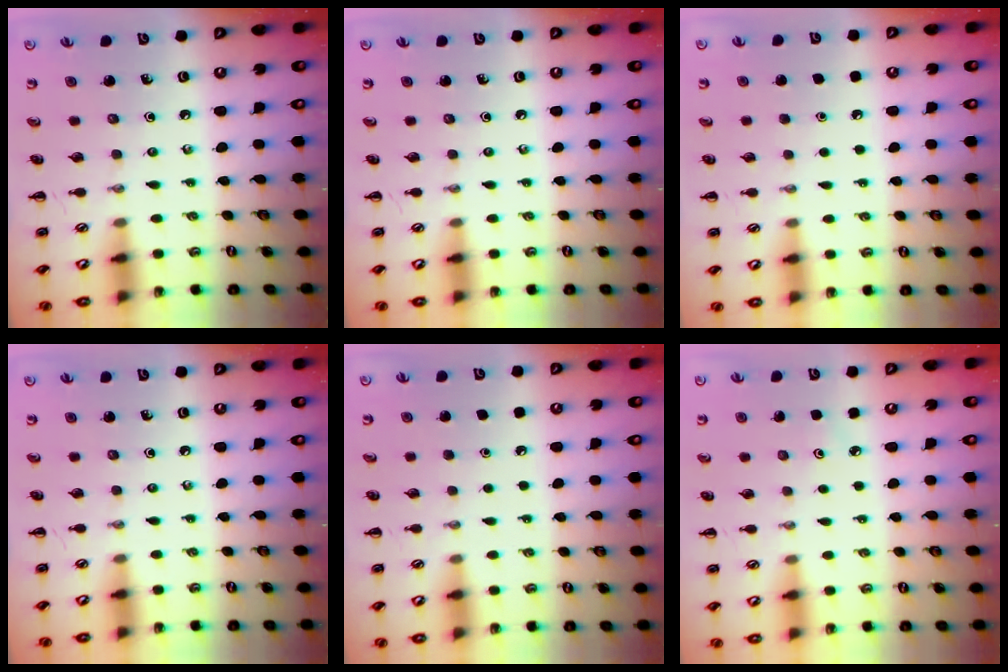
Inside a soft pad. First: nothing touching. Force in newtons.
{"total": 0.0}
{"total": 1.8, "press": 1.8, "slide": 0.1}
{"total": 0.0}
{"total": 1.8, "press": 1.8, "slide": 0.1}
{"total": 4.0, "press": 3.8, "slide": 1.3}